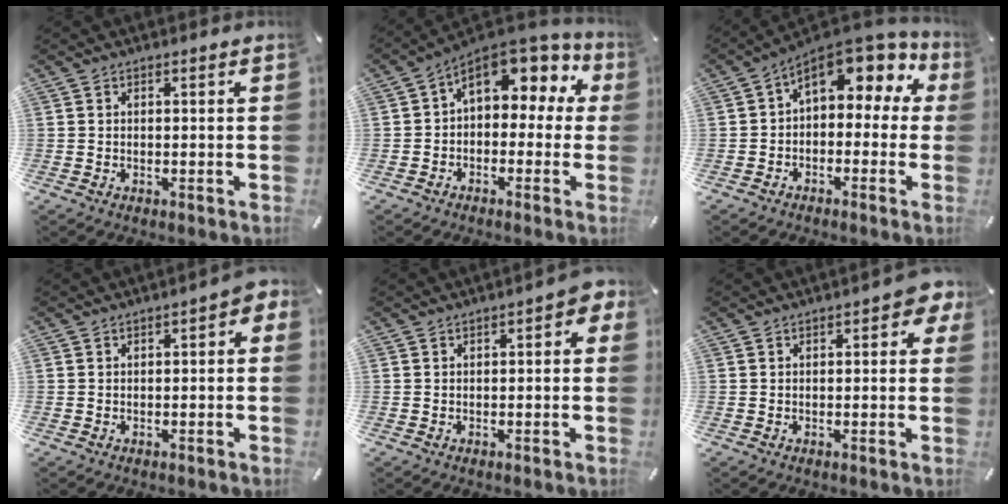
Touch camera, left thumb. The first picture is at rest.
{"total": 9.2, "force": [4.5, 5.9, 5.5], "torque": [-0.082, -0.032, 0.080]}
{"total": 9.1, "force": [4.8, 5.2, 5.7], "torque": [-0.087, -0.037, 0.086]}
{"total": 2.7, "force": [-1.3, 1.3, 2.0], "torque": [-0.036, 0.012, -0.025]}
{"total": 2.8, "force": [-1.0, 1.4, 2.3], "torque": [-0.033, 0.007, -0.021]}
{"total": 3.3, "force": [0.2, 1.6, 2.8], "torque": [-0.037, 0.002, 0.000]}